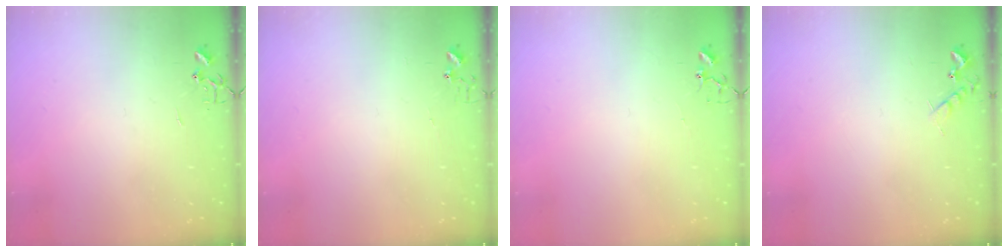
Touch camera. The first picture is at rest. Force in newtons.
{"total": 3.6, "press": 3.6, "slide": 0.3}
{"total": 3.9, "press": 3.8, "slide": 0.2}
{"total": 6.1, "press": 6.0, "slide": 0.9}